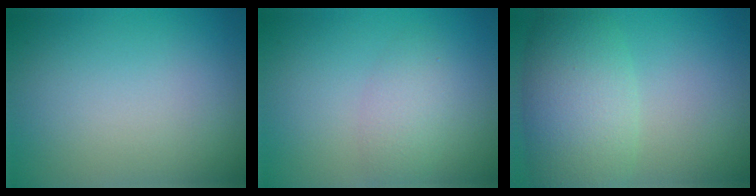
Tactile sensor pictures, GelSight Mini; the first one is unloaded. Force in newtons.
{"total": 2.4, "press": 2.4, "slide": 0.1}
{"total": 5.6, "press": 5.6, "slide": 0.4}